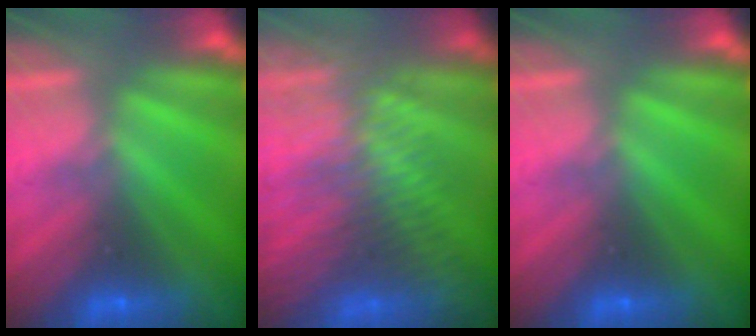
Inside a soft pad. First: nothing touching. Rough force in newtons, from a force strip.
{"total": 9.1}
{"total": 0.0}